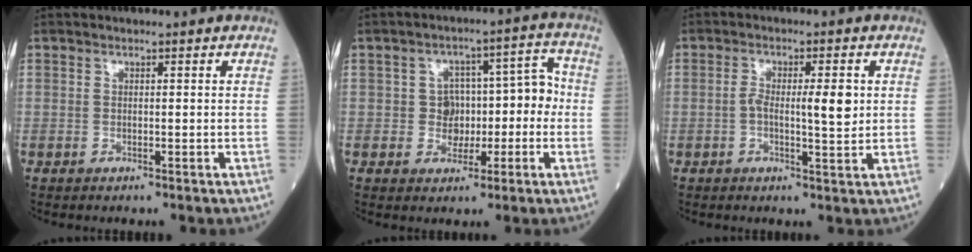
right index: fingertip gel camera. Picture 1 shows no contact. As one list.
[{"total": 7.2, "force": [-1.4, 5.6, 4.2], "torque": [-0.042, 0.044, -0.017]}, {"total": 5.6, "force": [0.3, 1.2, 5.4], "torque": [-0.089, 0.005, 0.002]}]